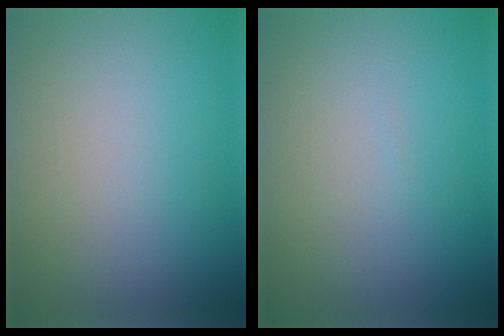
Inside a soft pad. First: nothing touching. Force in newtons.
{"total": 0.0}